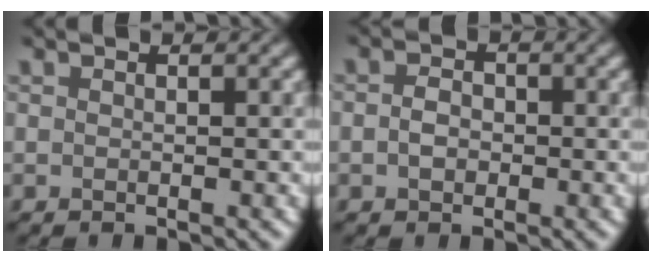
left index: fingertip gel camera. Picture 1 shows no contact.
{"total": 1.9, "force": [-0.3, 1.5, 1.2], "torque": [-0.020, 0.001, -0.012]}